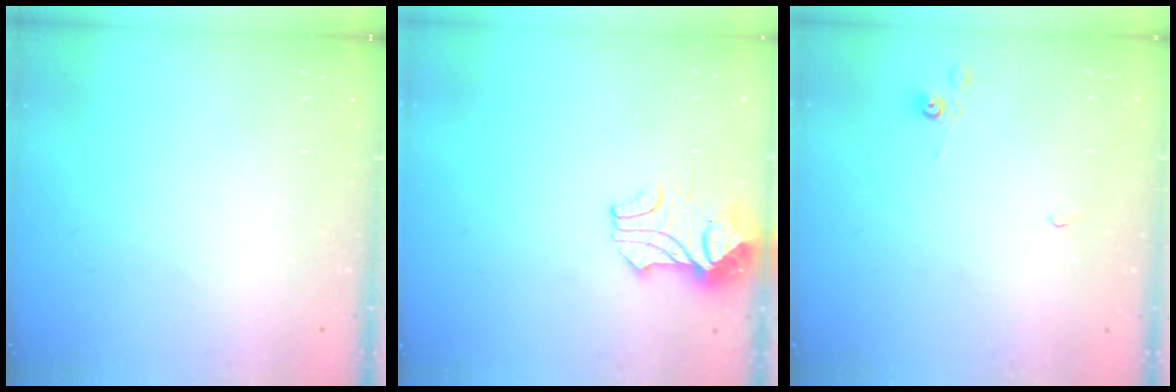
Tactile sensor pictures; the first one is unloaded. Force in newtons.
{"total": 2.1, "press": 1.9, "slide": 0.8}
{"total": 2.9, "press": 2.9, "slide": 0.6}